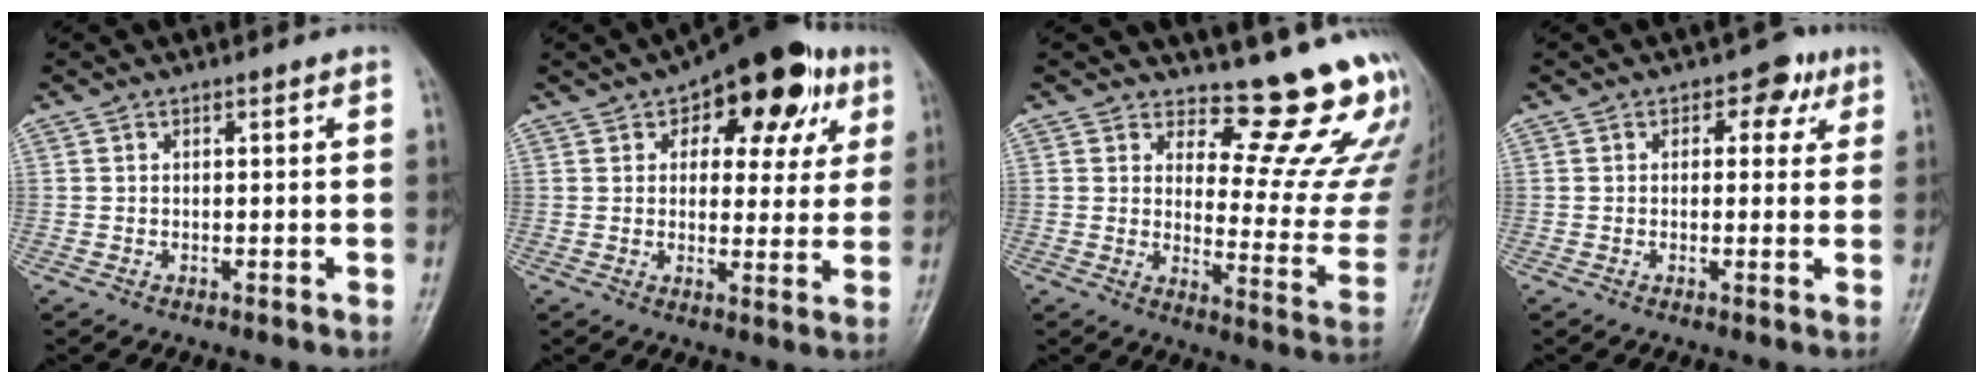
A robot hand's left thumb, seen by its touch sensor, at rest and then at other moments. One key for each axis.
{"total": 17.5, "fx": 7.8, "fy": 9.2, "fz": 12.6, "tx": -0.114, "ty": -0.005, "tz": 0.101}
{"total": 16.2, "fx": 13.6, "fy": 4.3, "fz": 7.6, "tx": -0.048, "ty": -0.159, "tz": 0.160}
{"total": 5.0, "fx": 2.0, "fy": 3.4, "fz": 3.0, "tx": 0.001, "ty": 0.000, "tz": 0.015}